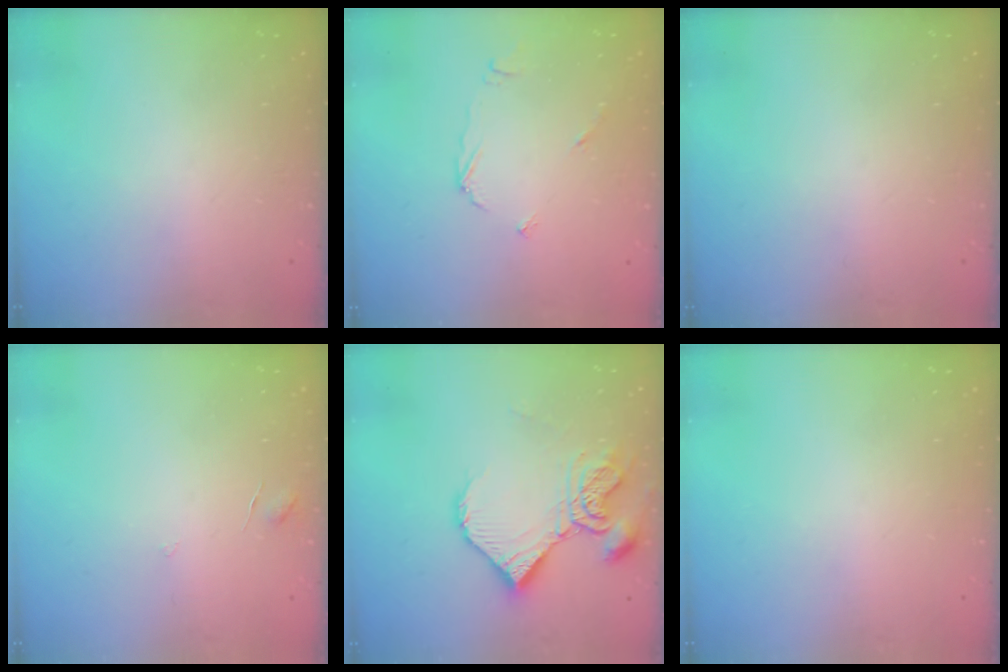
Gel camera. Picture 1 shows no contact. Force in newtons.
{"total": 3.5, "press": 3.5, "slide": 0.5}
{"total": 0.0}
{"total": 2.9, "press": 2.9, "slide": 0.2}
{"total": 13.1, "press": 13.0, "slide": 1.8}
{"total": 0.0}